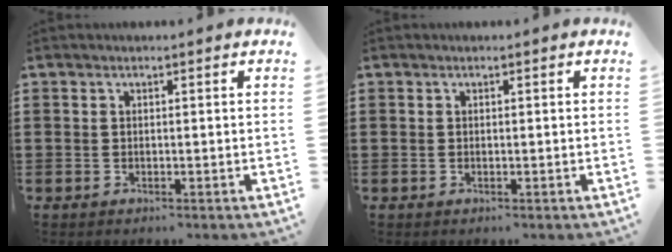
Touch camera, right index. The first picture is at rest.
{"total": 0.0}